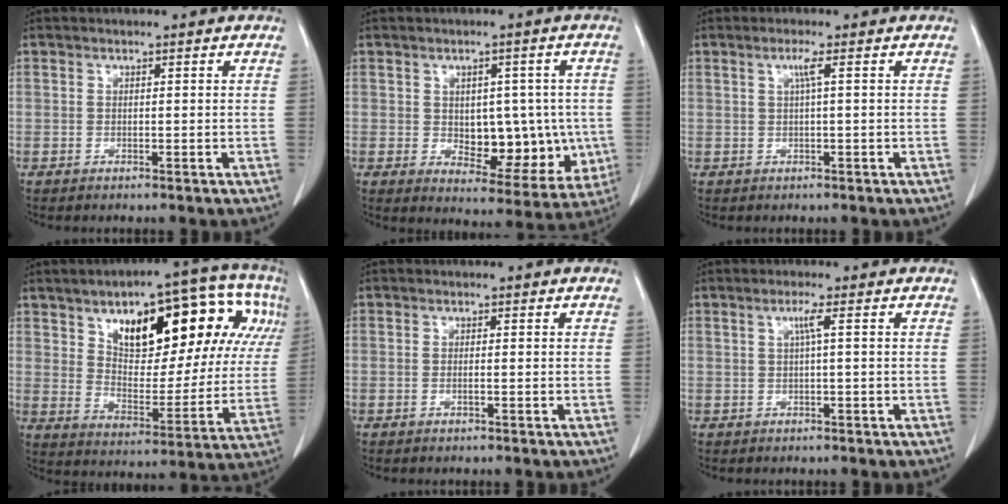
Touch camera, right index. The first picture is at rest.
{"total": 11.3, "force": [-0.8, 6.8, 8.9], "torque": [-0.101, 0.011, 0.013]}
{"total": 1.7, "force": [0.4, -0.4, 1.6], "torque": [-0.032, 0.001, 0.009]}
{"total": 23.0, "force": [9.6, 9.0, 18.8], "torque": [-0.254, 0.037, 0.145]}
{"total": 0.6, "force": [-0.3, 0.0, 0.5], "torque": [-0.011, 0.000, -0.004]}
{"total": 1.8, "force": [0.4, -0.4, 1.7], "torque": [-0.033, 0.002, 0.008]}